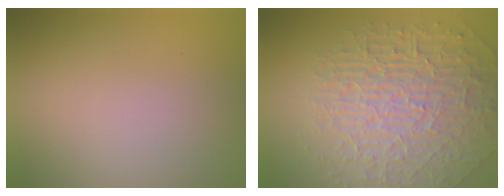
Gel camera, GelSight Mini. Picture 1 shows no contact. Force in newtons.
{"total": 10.1, "press": 6.6, "slide": 7.6}